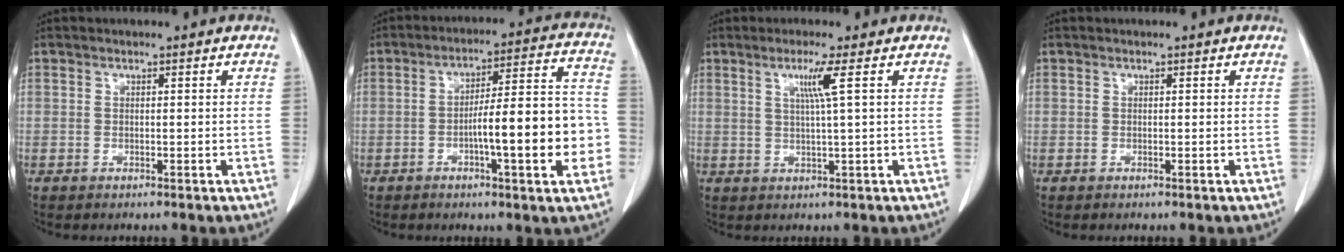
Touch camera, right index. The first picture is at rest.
{"total": 14.6, "force": [-3.6, 1.8, 14.0], "torque": [-0.198, 0.023, -0.052]}
{"total": 3.8, "force": [1.4, -1.1, 3.4], "torque": [-0.067, -0.004, 0.027]}
{"total": 0.0}